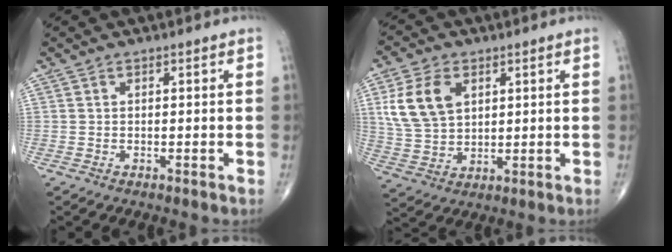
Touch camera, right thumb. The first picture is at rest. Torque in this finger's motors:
{"motor_torque": [0.11, 0.44, 0.21, -0.19, 0.32]}